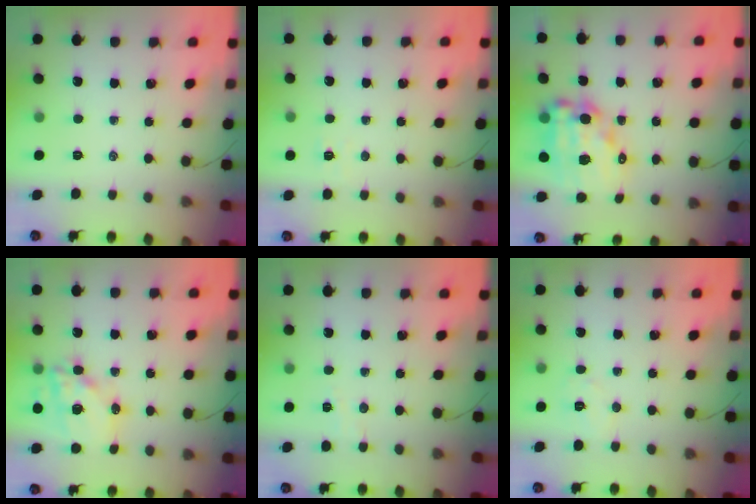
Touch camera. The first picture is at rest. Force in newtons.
{"total": 2.8, "press": 2.7, "slide": 0.8}
{"total": 14.5, "press": 14.1, "slide": 3.3}
{"total": 16.4, "press": 16.0, "slide": 3.8}
{"total": 2.9, "press": 2.7, "slide": 1.0}
{"total": 3.9, "press": 3.9, "slide": 0.8}